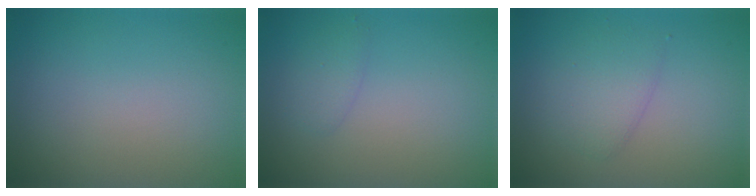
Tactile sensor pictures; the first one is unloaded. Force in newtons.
{"total": 1.2, "press": 1.2, "slide": 0.1}
{"total": 2.5, "press": 2.5, "slide": 0.0}